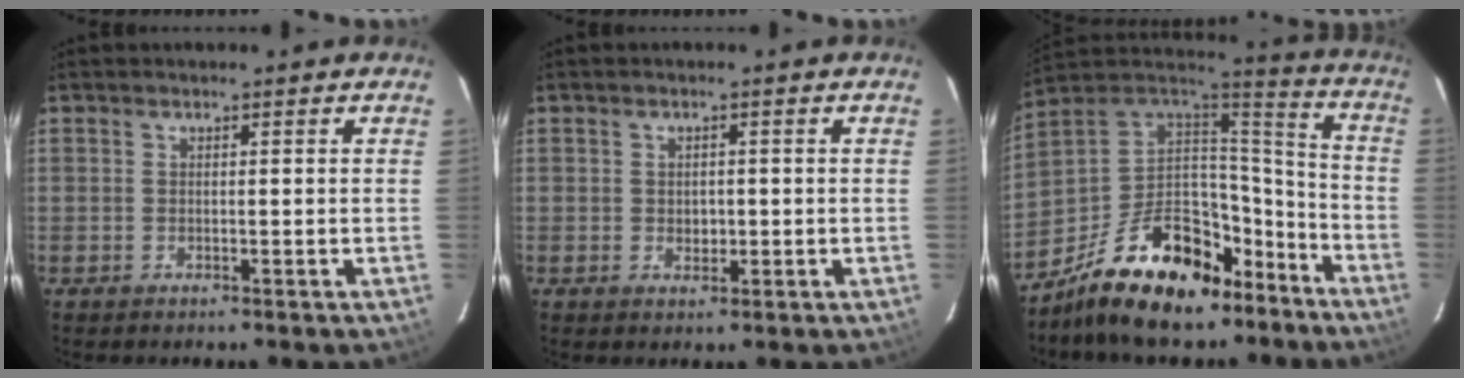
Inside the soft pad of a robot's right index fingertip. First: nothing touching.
{"total": 2.0, "force": [-0.1, 1.6, 1.1], "torque": [-0.017, 0.002, -0.001]}
{"total": 23.2, "force": [-15.0, 11.5, 13.5], "torque": [-0.254, 0.033, -0.226]}